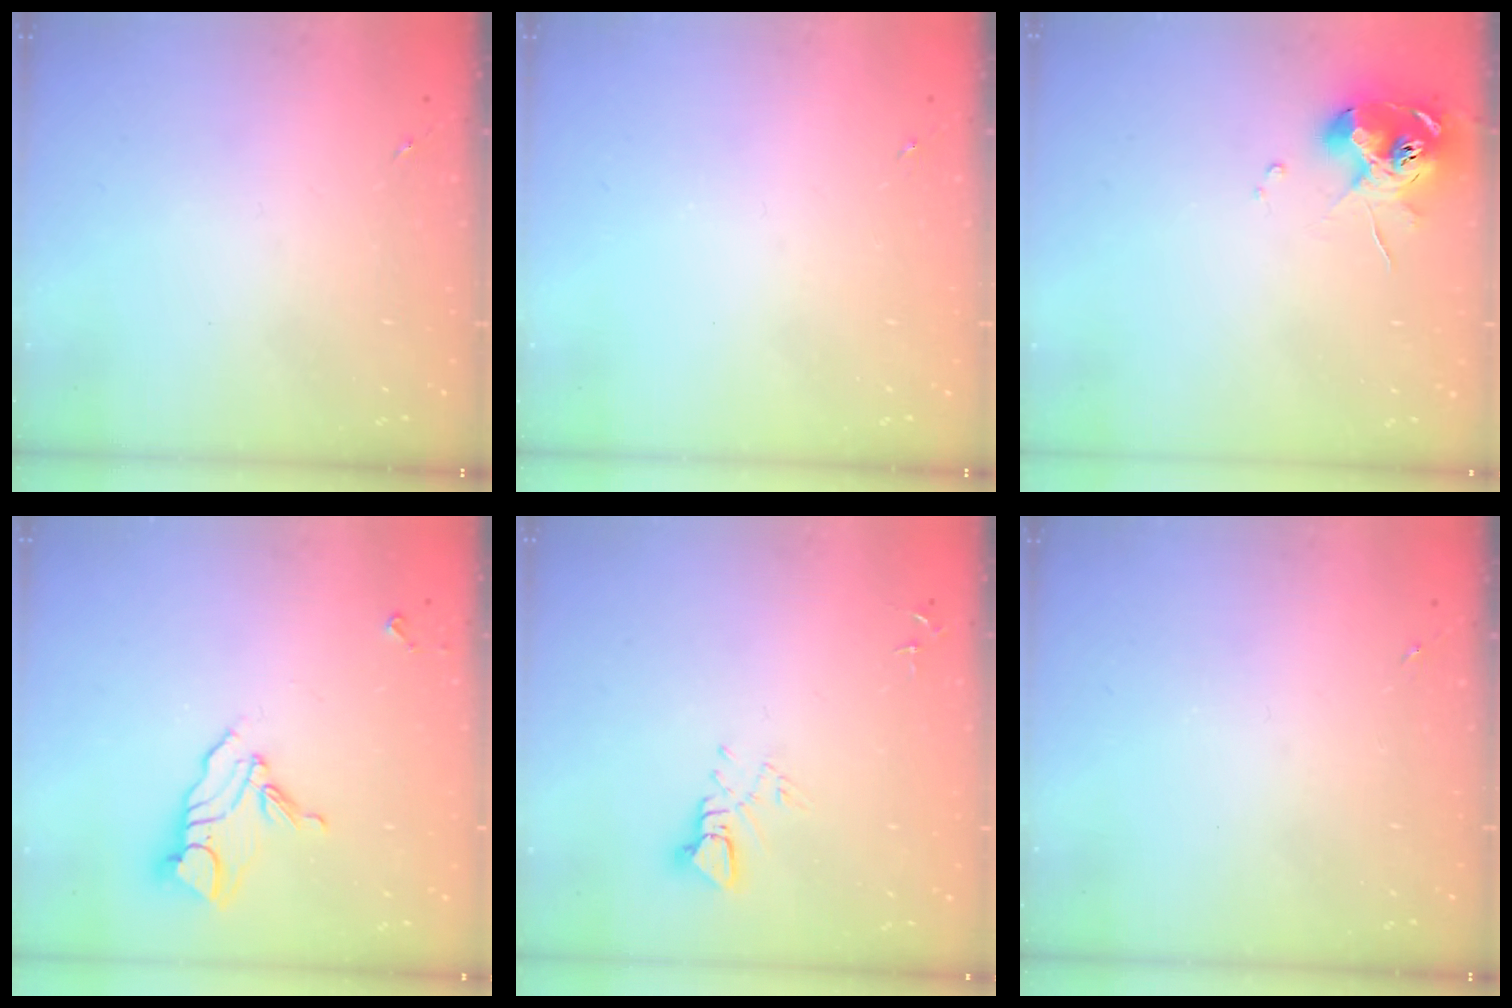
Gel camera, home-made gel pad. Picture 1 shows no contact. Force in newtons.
{"total": 0.0}
{"total": 10.5, "press": 10.4, "slide": 1.3}
{"total": 10.7, "press": 10.6, "slide": 1.0}
{"total": 5.0, "press": 5.0, "slide": 0.2}
{"total": 0.0}